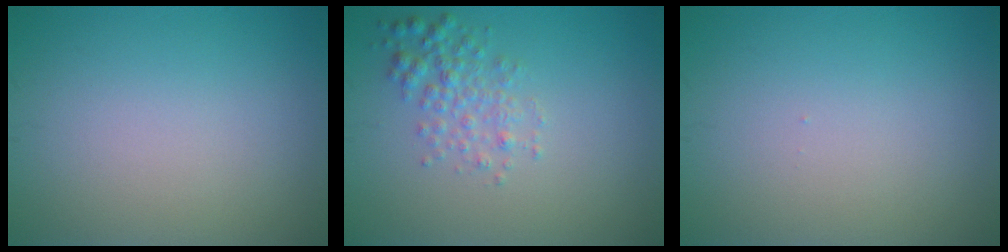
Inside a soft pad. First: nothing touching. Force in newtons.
{"total": 2.4, "press": 2.4, "slide": 0.1}
{"total": 0.0}